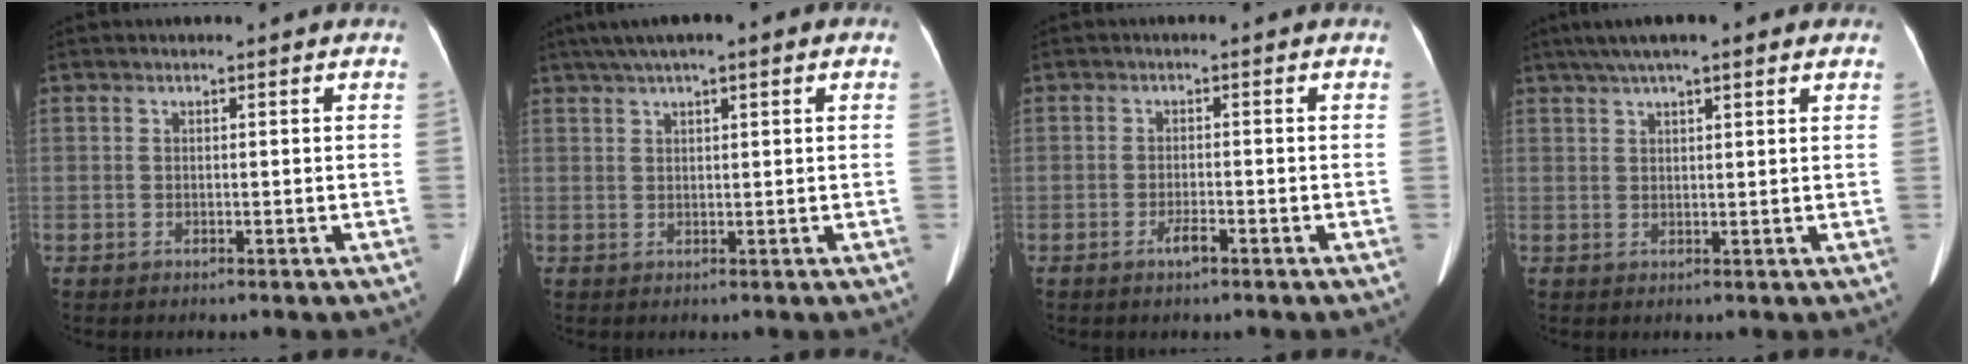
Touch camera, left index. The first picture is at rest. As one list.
[{"total": 7.1, "force": [4.4, 0.9, 5.4], "torque": [-0.091, 0.039, 0.067]}, {"total": 1.9, "force": [-1.3, 0.3, 1.3], "torque": [-0.026, -0.001, -0.022]}, {"total": 9.2, "force": [6.7, 1.3, 6.2], "torque": [-0.096, 0.042, 0.096]}]